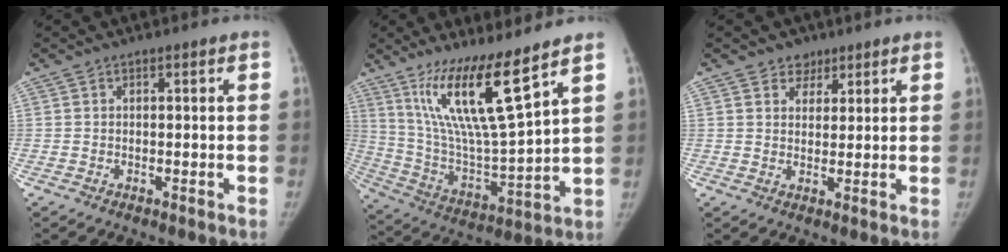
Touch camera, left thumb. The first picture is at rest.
{"total": 17.6, "force": [11.2, 1.8, 13.4], "torque": [-0.234, -0.072, 0.216]}
{"total": 3.5, "force": [2.4, 2.5, 0.5], "torque": [0.017, -0.014, 0.034]}